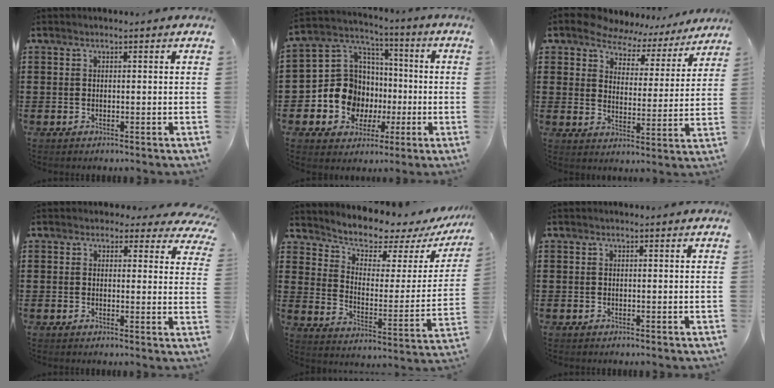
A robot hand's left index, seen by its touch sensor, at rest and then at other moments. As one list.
[{"total": 11.2, "force": [-2.4, 10.2, 3.9], "torque": [-0.126, 0.011, -0.039]}, {"total": 5.6, "force": [5.3, 1.7, 0.5], "torque": [-0.042, -0.028, 0.091]}, {"total": 2.3, "force": [1.8, 1.2, 0.8], "torque": [-0.017, 0.000, 0.030]}, {"total": 4.9, "force": [4.4, 1.8, 1.0], "torque": [-0.042, -0.039, 0.070]}, {"total": 0.0}]